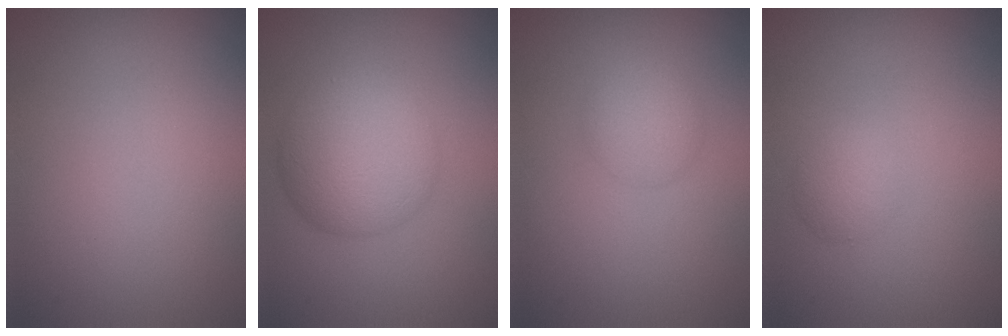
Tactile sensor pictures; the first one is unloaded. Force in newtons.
{"total": 6.5, "press": 6.5, "slide": 0.2}
{"total": 2.2, "press": 2.2, "slide": 0.1}
{"total": 1.6, "press": 1.6, "slide": 0.1}